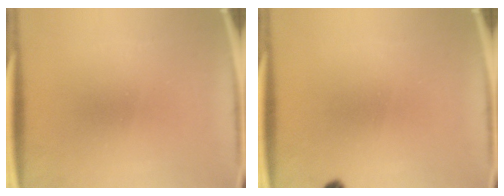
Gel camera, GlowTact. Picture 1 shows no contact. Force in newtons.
{"total": 1.5}